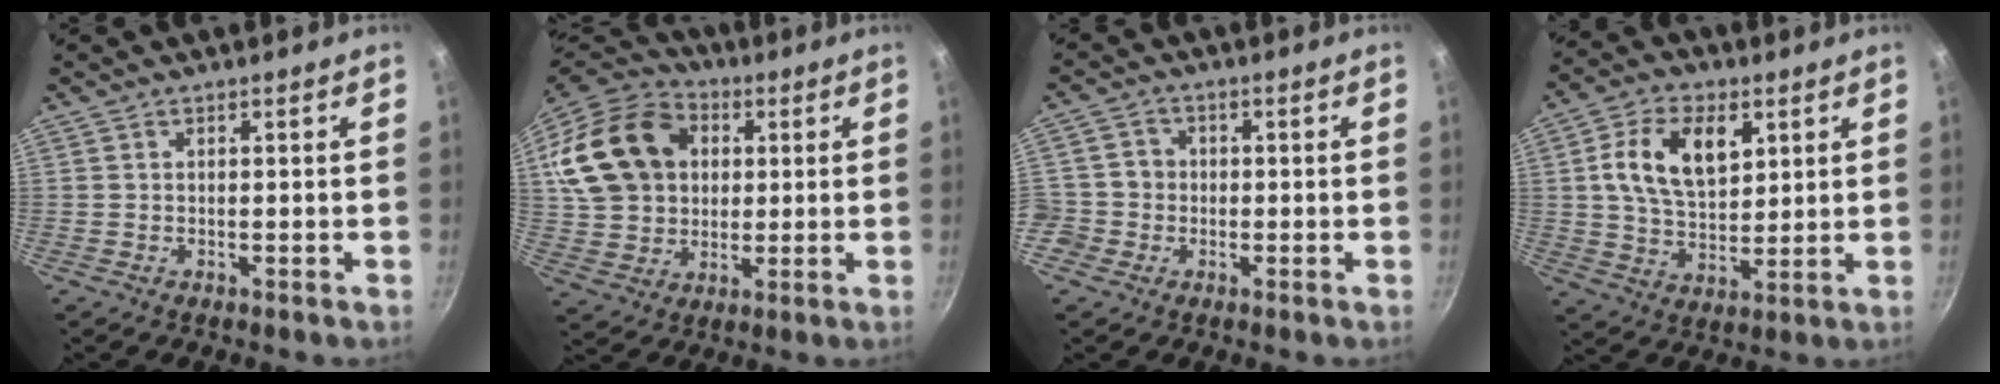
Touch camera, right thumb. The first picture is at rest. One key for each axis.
{"total": 22.1, "fx": 5.2, "fy": 17.0, "fz": 13.1, "tx": -0.233, "ty": 0.023, "tz": 0.097}
{"total": 5.0, "fx": -1.3, "fy": 4.7, "fz": 1.0, "tx": 0.017, "ty": 0.016, "tz": -0.033}
{"total": 13.5, "fx": 4.1, "fy": 8.4, "fz": 9.7, "tx": -0.149, "ty": -0.008, "tz": 0.070}